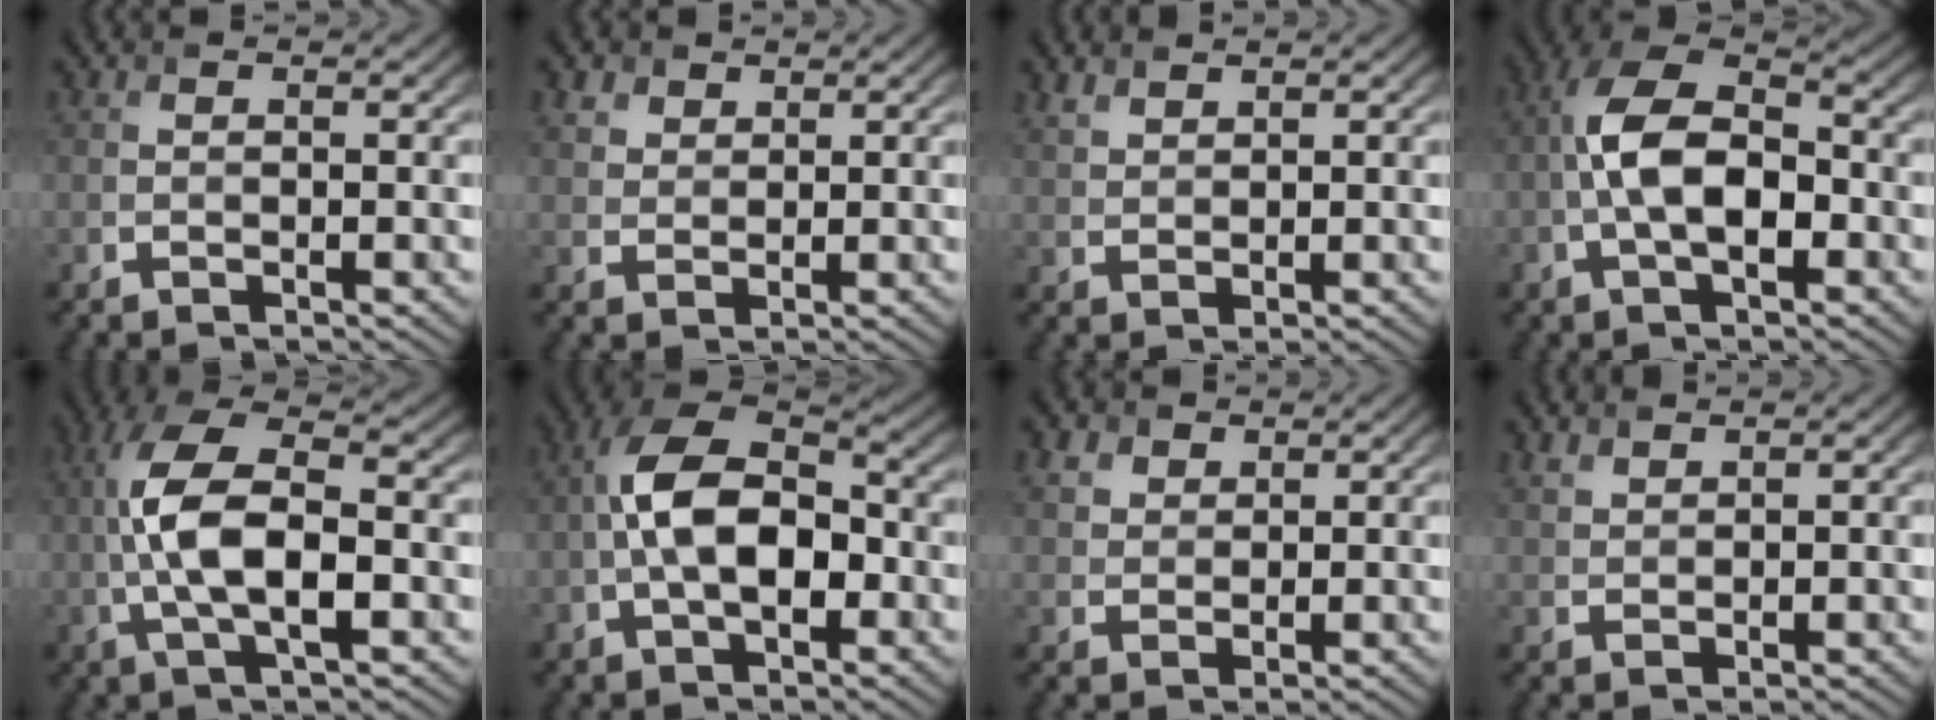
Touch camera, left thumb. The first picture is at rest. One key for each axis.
{"total": 3.0, "fx": 2.0, "fy": 2.0, "fz": 1.0, "tx": -0.034, "ty": -0.003, "tz": 0.051}
{"total": 2.5, "fx": 2.1, "fy": 1.0, "fz": 0.9, "tx": -0.027, "ty": 0.001, "tz": 0.051}
{"total": 10.1, "fx": -1.7, "fy": 5.2, "fz": 8.4, "tx": -0.171, "ty": 0.013, "tz": -0.040}
{"total": 10.6, "fx": -1.2, "fy": 4.3, "fz": 9.7, "tx": -0.206, "ty": 0.013, "tz": -0.027}
{"total": 11.2, "fx": -1.6, "fy": 6.1, "fz": 9.2, "tx": -0.181, "ty": 0.012, "tz": -0.039}
{"total": 3.3, "fx": 2.1, "fy": 2.2, "fz": 1.2, "tx": -0.041, "ty": -0.002, "tz": 0.050}
{"total": 2.1, "fx": 1.8, "fy": 0.8, "fz": 0.7, "tx": -0.024, "ty": 0.001, "tz": 0.045}